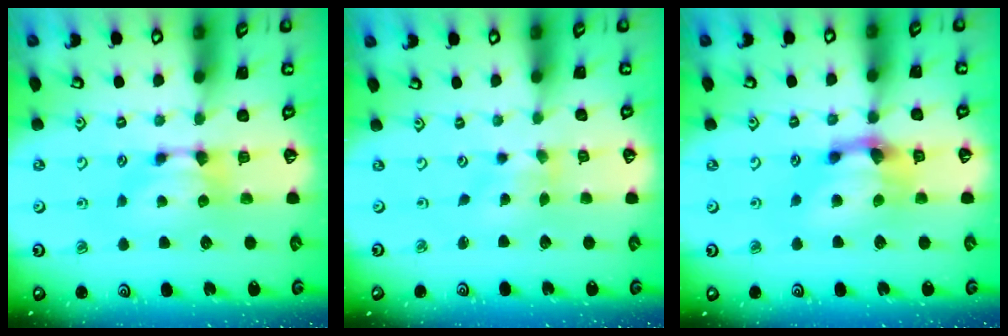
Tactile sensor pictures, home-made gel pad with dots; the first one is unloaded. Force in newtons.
{"total": 2.1, "press": 1.8, "slide": 1.0}
{"total": 4.2, "press": 3.8, "slide": 1.8}